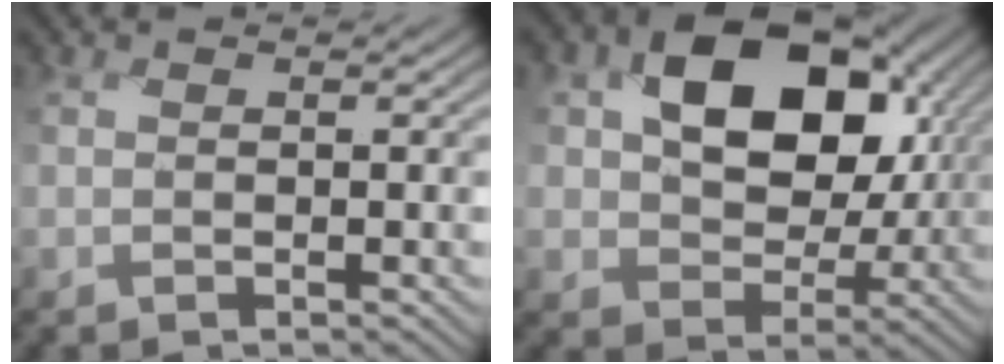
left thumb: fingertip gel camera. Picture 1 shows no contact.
{"total": 13.8, "force": [3.3, 9.9, 9.0], "torque": [-0.153, -0.009, 0.064]}